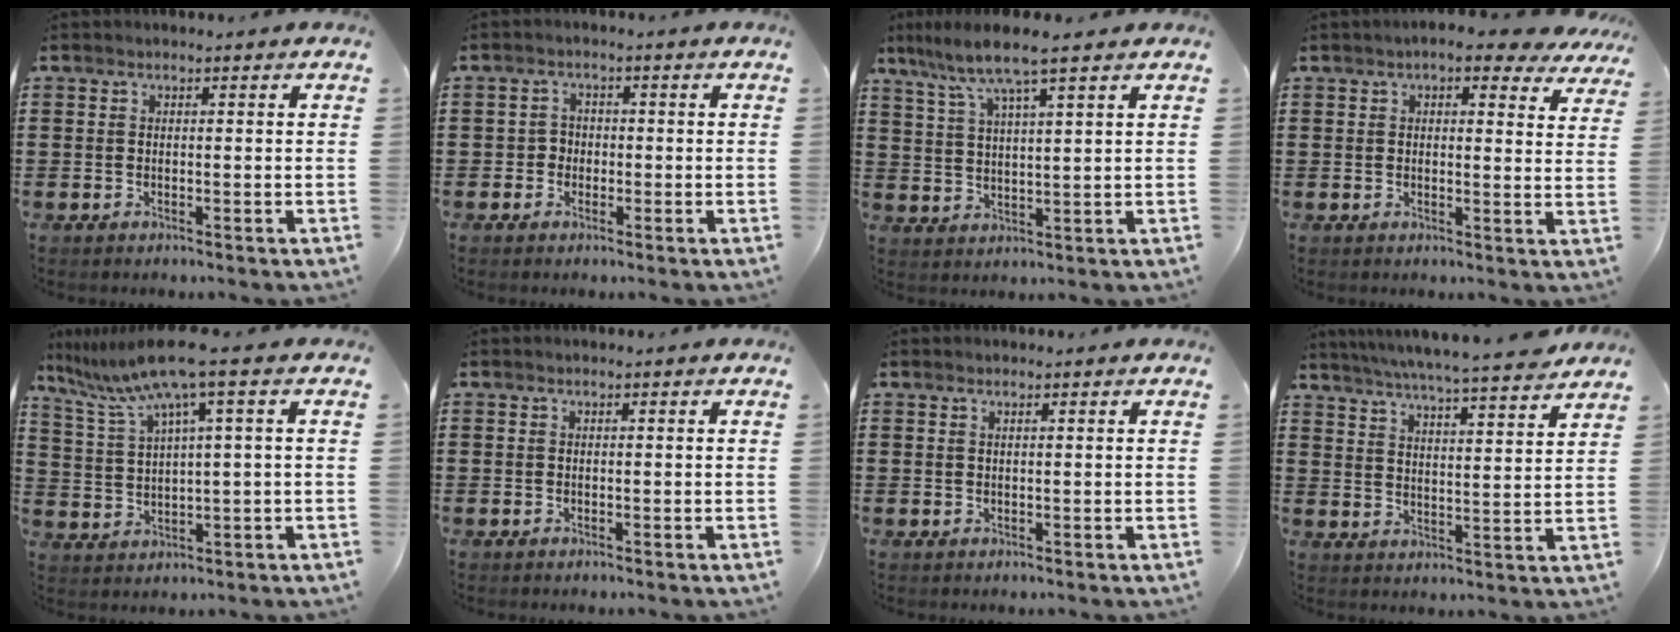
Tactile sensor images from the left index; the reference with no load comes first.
{"total": 1.9, "force": [-0.6, 1.7, 0.5], "torque": [-0.016, 0.005, -0.015]}
{"total": 6.6, "force": [4.8, 0.1, 4.4], "torque": [-0.102, -0.019, 0.081]}
{"total": 4.5, "force": [3.6, 0.8, 2.5], "torque": [-0.053, -0.008, 0.062]}
{"total": 8.9, "force": [5.2, -0.2, 7.3], "torque": [-0.169, -0.029, 0.084]}
{"total": 0.0}
{"total": 0.7, "force": [0.4, 0.0, 0.5], "torque": [-0.010, -0.001, 0.009]}
{"total": 5.5, "force": [5.2, -0.7, 1.7], "torque": [-0.056, -0.039, 0.087]}